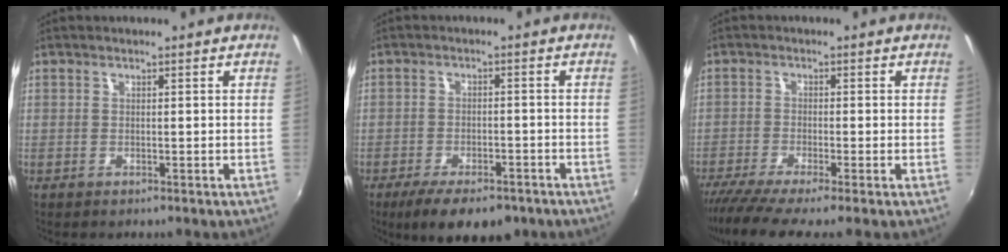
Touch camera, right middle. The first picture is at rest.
{"total": 10.6, "force": [-7.6, 4.0, 6.2], "torque": [-0.129, -0.022, -0.116]}
{"total": 6.8, "force": [-5.6, -0.3, 3.9], "torque": [-0.092, -0.032, -0.101]}